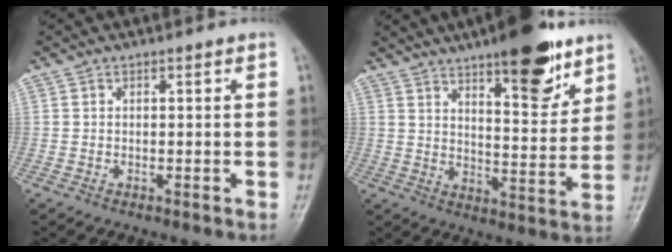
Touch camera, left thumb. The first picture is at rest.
{"total": 15.4, "force": [10.1, 4.8, 10.6], "torque": [-0.119, -0.061, 0.152]}